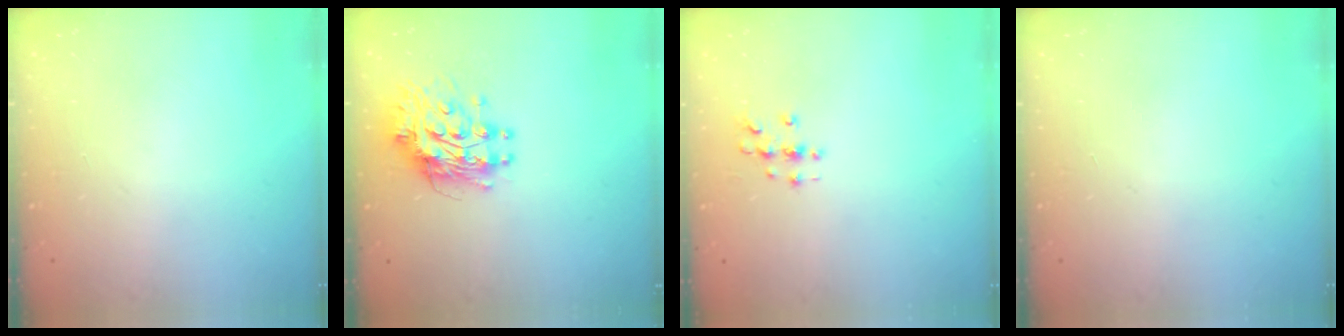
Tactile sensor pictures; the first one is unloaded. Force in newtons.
{"total": 11.5, "press": 11.5, "slide": 1.0}
{"total": 2.9, "press": 2.9, "slide": 0.3}
{"total": 0.0}